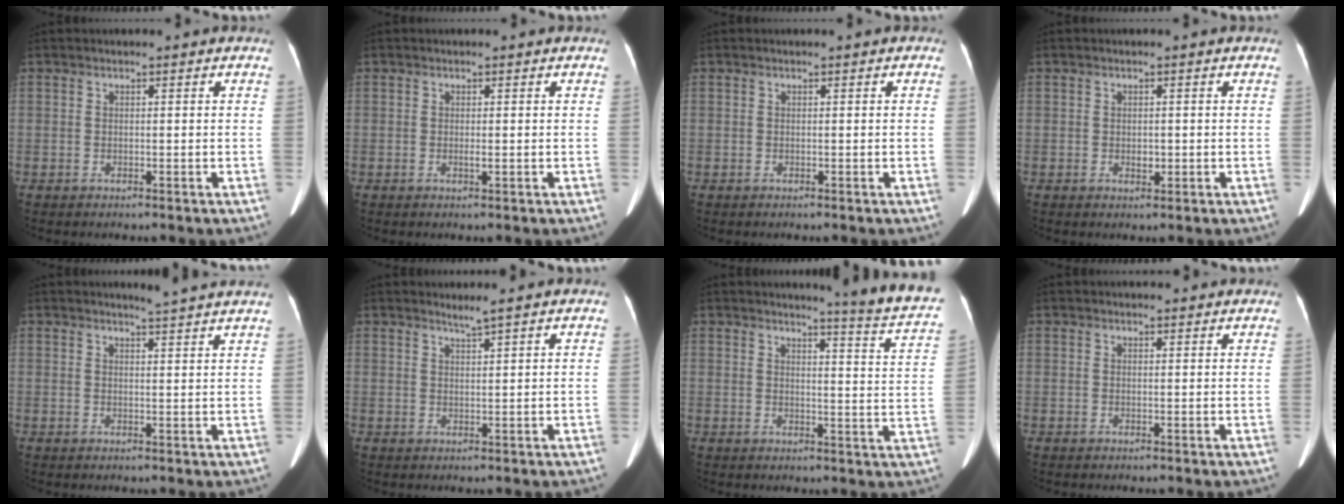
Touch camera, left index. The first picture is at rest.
{"total": 0.6, "force": [0.0, 0.1, 0.6], "torque": [-0.014, -0.001, -0.002]}
{"total": 0.0}
{"total": 1.2, "force": [-0.2, 0.8, 0.8], "torque": [-0.015, 0.000, 0.000]}
{"total": 5.5, "force": [5.1, -0.7, 1.9], "torque": [-0.031, 0.001, 0.052]}
{"total": 1.8, "force": [1.5, -0.7, 0.7], "torque": [-0.022, -0.007, 0.033]}
{"total": 11.8, "force": [10.9, -0.9, 4.5], "torque": [-0.046, -0.068, 0.106]}
{"total": 3.8, "force": [3.5, 0.9, 1.2], "torque": [-0.014, 0.018, 0.039]}